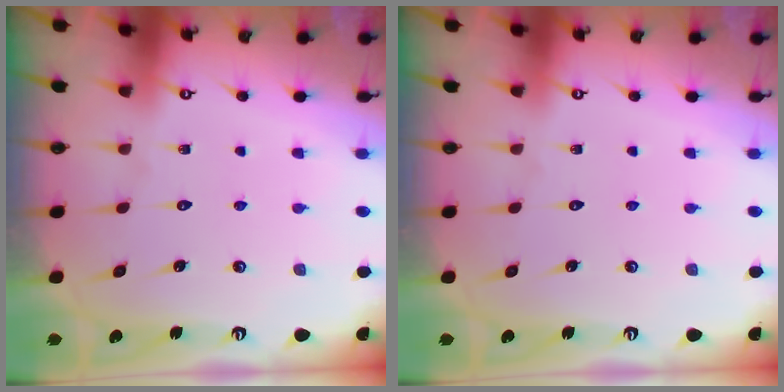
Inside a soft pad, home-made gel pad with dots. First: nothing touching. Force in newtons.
{"total": 0.0}